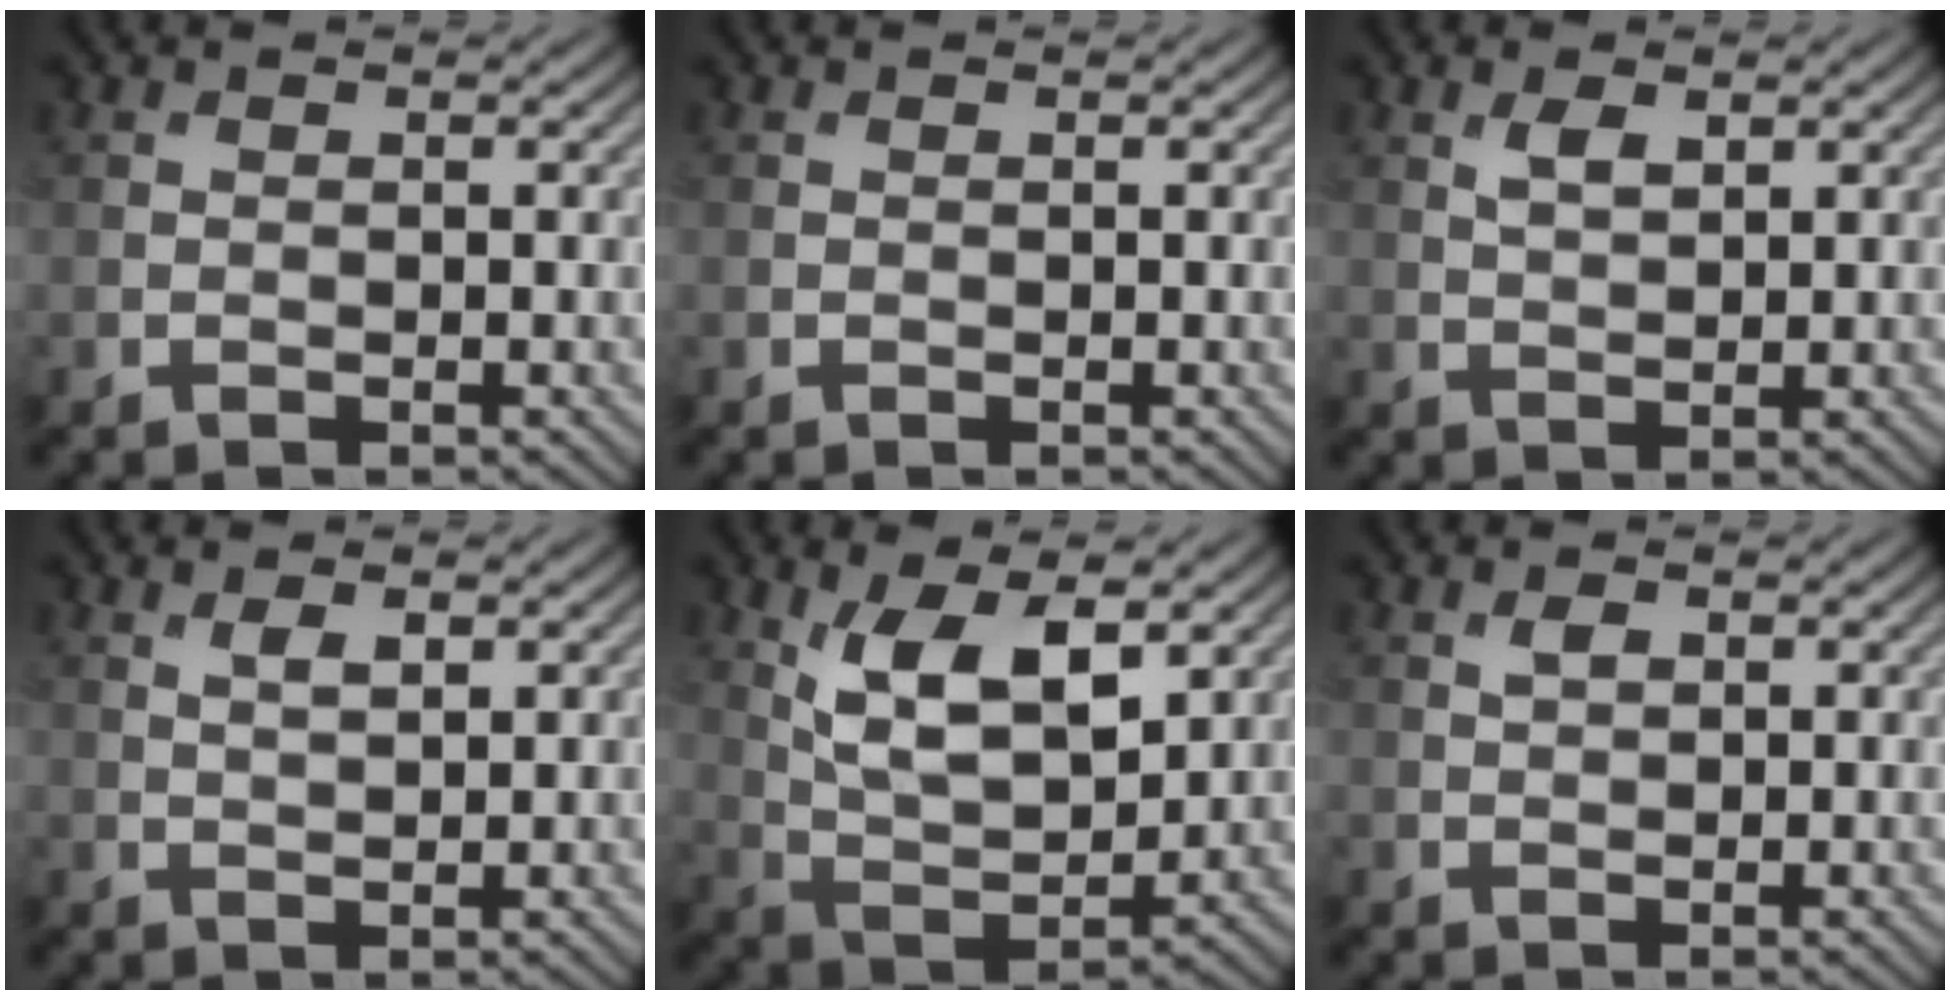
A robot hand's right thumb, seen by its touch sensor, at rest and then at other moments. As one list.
[{"total": 0.0}, {"total": 2.3, "force": [1.1, 1.0, 1.7], "torque": [-0.037, -0.001, 0.025]}, {"total": 2.0, "force": [1.0, 0.7, 1.6], "torque": [-0.032, -0.002, 0.021]}, {"total": 9.6, "force": [4.0, 4.4, 7.5], "torque": [-0.151, -0.005, 0.082]}, {"total": 1.2, "force": [0.6, 0.7, 0.9], "torque": [-0.019, 0.000, 0.011]}]